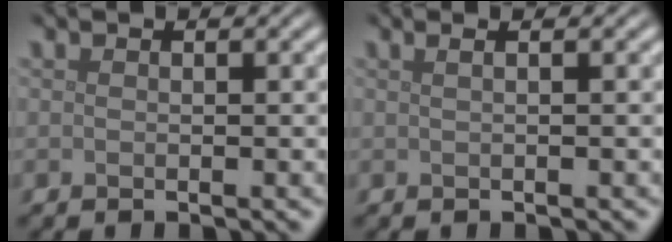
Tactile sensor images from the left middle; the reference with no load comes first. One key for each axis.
{"total": 2.2, "fx": 1.0, "fy": 1.2, "fz": 1.6, "tx": -0.004, "ty": 0.008, "tz": -0.011}